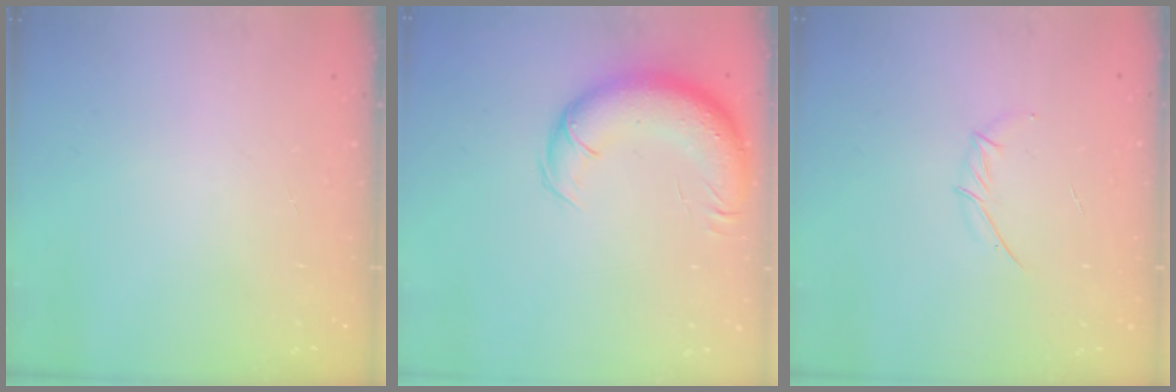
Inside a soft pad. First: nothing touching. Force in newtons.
{"total": 13.8, "press": 13.2, "slide": 4.1}
{"total": 3.9, "press": 3.8, "slide": 0.8}